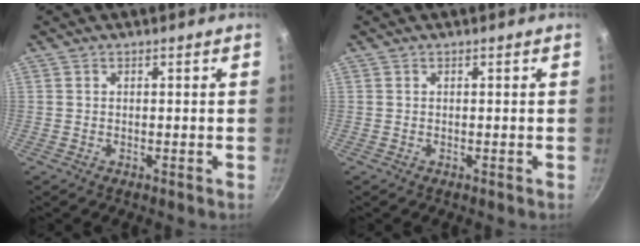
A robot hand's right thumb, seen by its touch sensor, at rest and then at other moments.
{"total": 0.0}